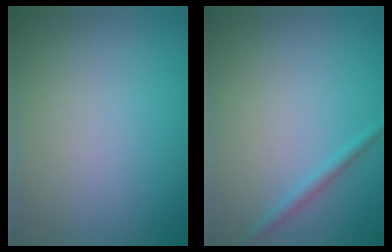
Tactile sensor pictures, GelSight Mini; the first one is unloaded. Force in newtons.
{"total": 1.1, "press": 1.1, "slide": 0.0}